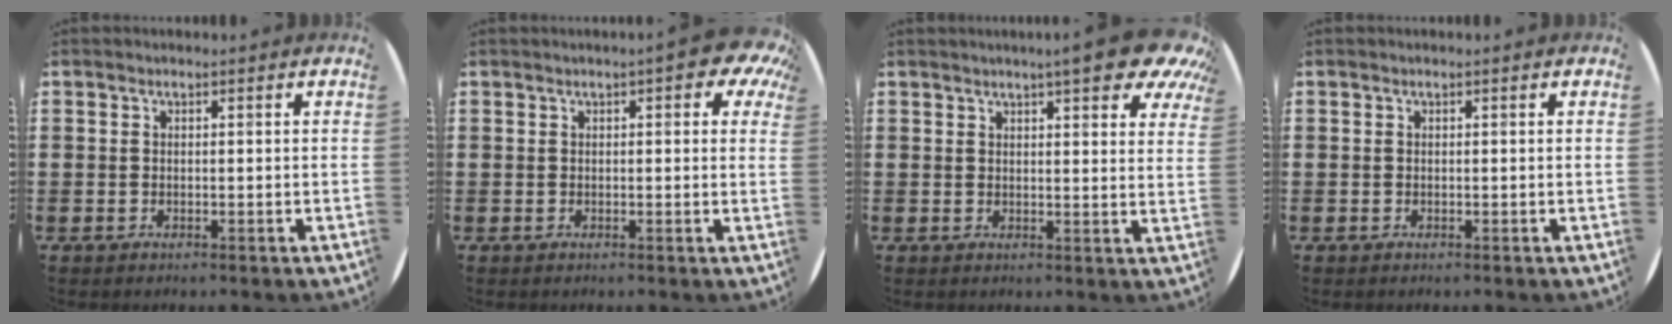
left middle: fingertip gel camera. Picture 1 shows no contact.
{"total": 4.3, "force": [2.4, 0.9, 3.4], "torque": [-0.039, -0.005, 0.033]}
{"total": 8.7, "force": [6.6, 1.2, 5.5], "torque": [-0.081, -0.023, 0.108]}
{"total": 0.0}